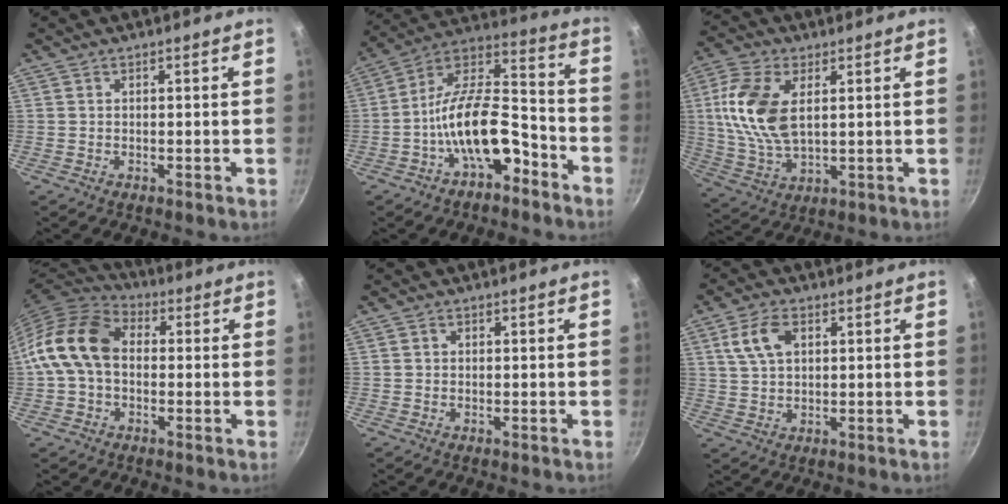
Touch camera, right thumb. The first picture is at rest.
{"total": 16.1, "force": [-7.0, 7.7, 12.2], "torque": [-0.177, 0.077, -0.126]}
{"total": 13.8, "force": [3.0, 7.5, 11.2], "torque": [-0.223, -0.005, 0.060]}
{"total": 13.4, "force": [0.2, 9.7, 9.3], "torque": [-0.146, 0.030, -0.017]}
{"total": 0.7, "force": [0.1, 0.7, 0.2], "torque": [-0.001, 0.002, 0.000]}
{"total": 7.1, "force": [2.5, 4.3, 5.0], "torque": [-0.089, 0.003, 0.045]}